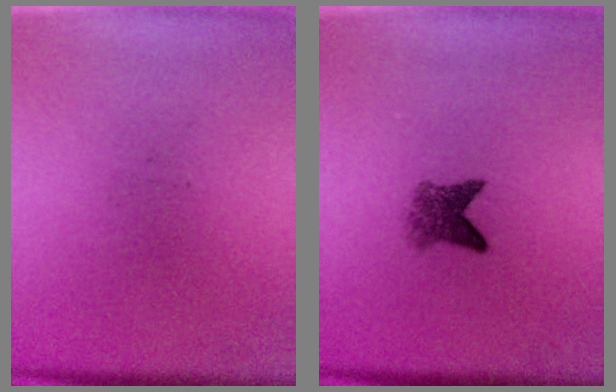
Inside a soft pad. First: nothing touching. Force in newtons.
{"total": 3.2}